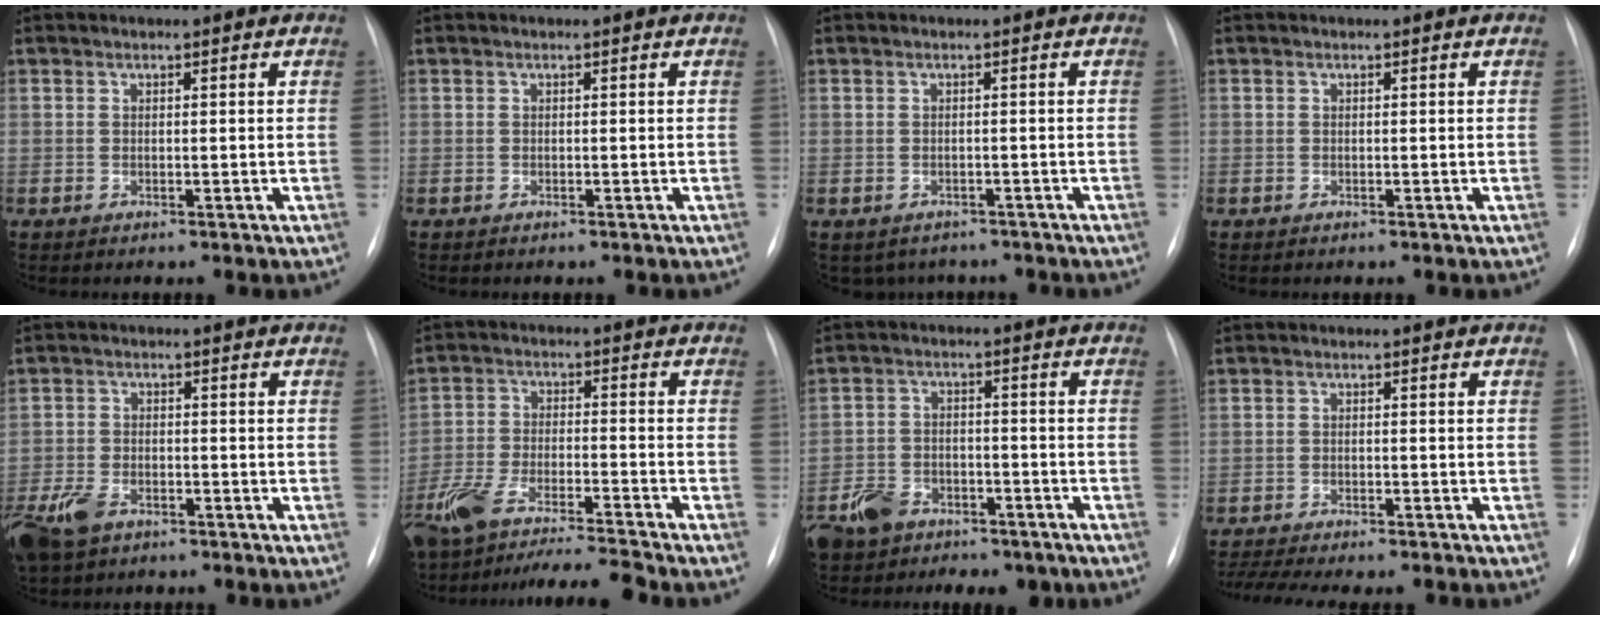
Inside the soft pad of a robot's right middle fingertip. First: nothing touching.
{"total": 0.0}
{"total": 5.1, "force": [-4.1, 3.0, 0.6], "torque": [0.003, 0.011, -0.047]}
{"total": 0.0}
{"total": 8.6, "force": [-5.2, 5.0, 4.6], "torque": [-0.109, -0.006, -0.092]}
{"total": 14.6, "force": [-13.0, 0.2, 6.5], "torque": [-0.128, -0.007, -0.226]}
{"total": 10.4, "force": [-7.3, 6.4, 3.9], "torque": [-0.086, 0.010, -0.116]}
{"total": 11.6, "force": [-10.1, 0.9, 5.6], "torque": [-0.078, -0.005, -0.151]}